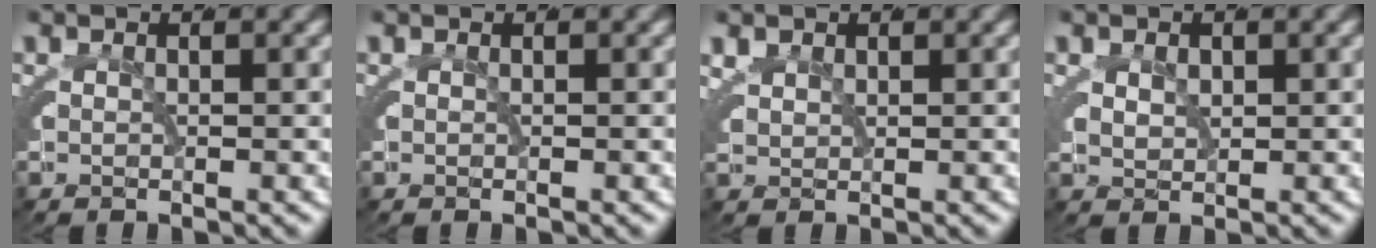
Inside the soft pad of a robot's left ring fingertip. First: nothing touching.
{"total": 0.0}
{"total": 3.3, "force": [1.2, 2.9, 1.0], "torque": [-0.039, -0.012, 0.023]}
{"total": 1.7, "force": [0.2, 1.6, 0.4], "torque": [-0.014, -0.009, 0.005]}